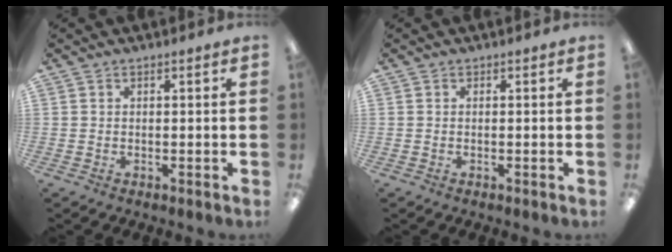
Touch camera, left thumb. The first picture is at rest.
{"total": 0.0}